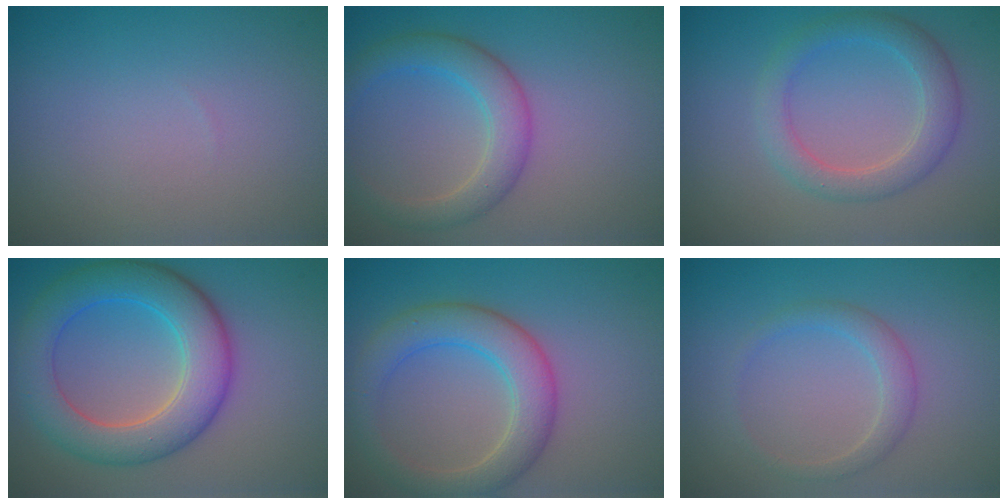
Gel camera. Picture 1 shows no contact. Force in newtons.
{"total": 3.9, "press": 3.9, "slide": 0.2}
{"total": 3.4, "press": 3.4, "slide": 0.3}
{"total": 7.3, "press": 7.3, "slide": 0.1}
{"total": 5.0, "press": 5.0, "slide": 0.2}
{"total": 1.9, "press": 1.9, "slide": 0.1}